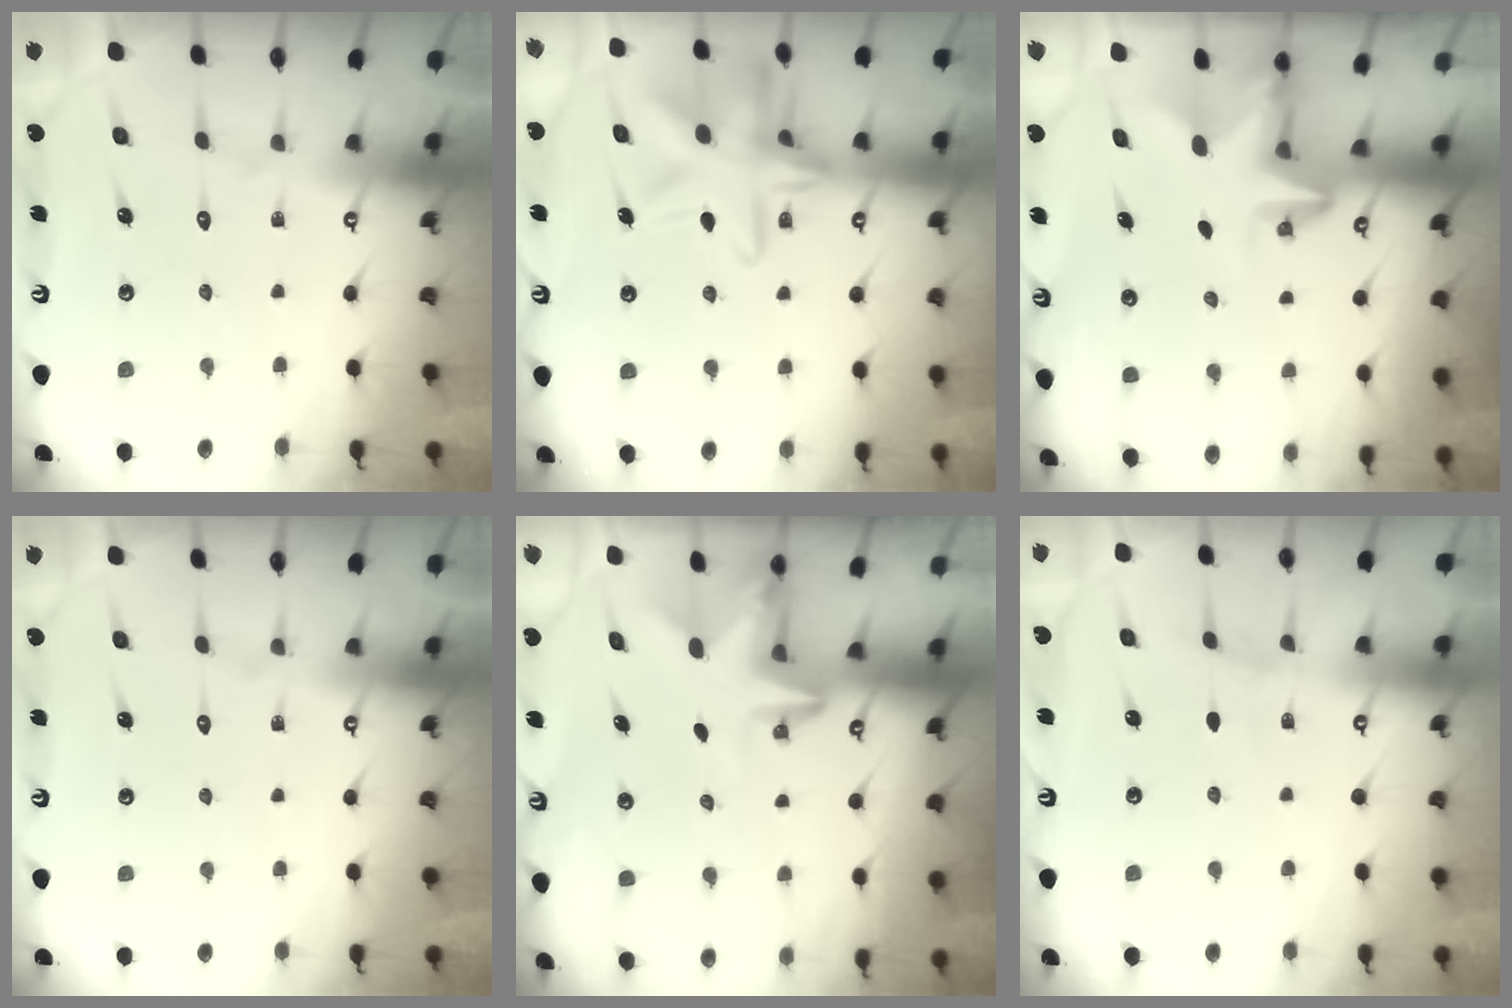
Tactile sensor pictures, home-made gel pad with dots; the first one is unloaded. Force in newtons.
{"total": 15.5, "press": 15.4, "slide": 1.3}
{"total": 2.8, "press": 2.8, "slide": 0.2}
{"total": 0.0}
{"total": 2.9, "press": 2.8, "slide": 0.7}
{"total": 2.7, "press": 2.7, "slide": 0.3}